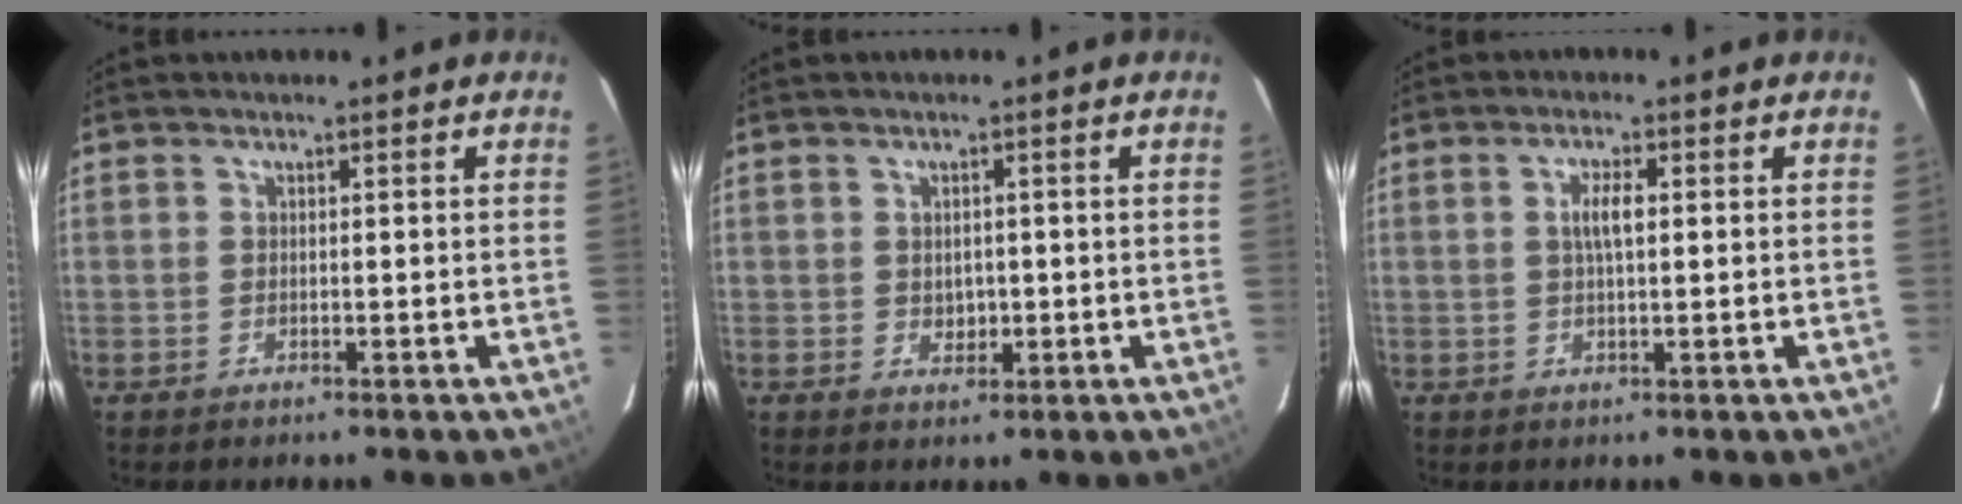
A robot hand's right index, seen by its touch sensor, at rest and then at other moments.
{"total": 2.6, "force": [-0.2, 2.2, 1.3], "torque": [-0.019, 0.002, 0.002]}
{"total": 3.3, "force": [0.5, 0.9, 3.2], "torque": [-0.060, 0.004, 0.011]}